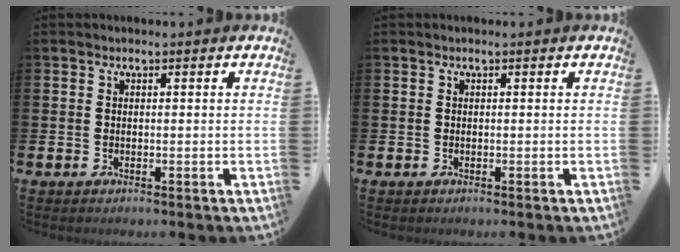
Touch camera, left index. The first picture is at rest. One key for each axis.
{"total": 0.0}